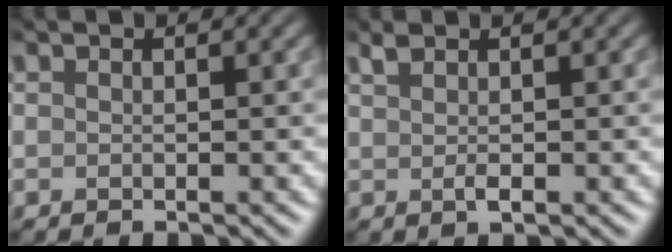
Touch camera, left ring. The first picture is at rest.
{"total": 1.7, "force": [0.6, 0.5, 1.5], "torque": [-0.033, 0.004, 0.015]}